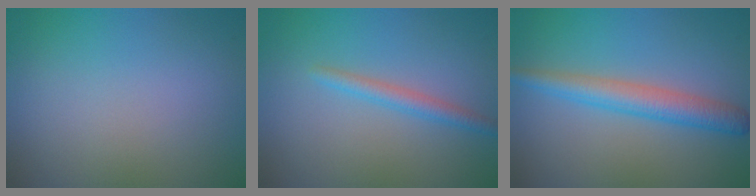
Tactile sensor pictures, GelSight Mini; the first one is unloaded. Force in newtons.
{"total": 1.8, "press": 1.8, "slide": 0.0}
{"total": 3.7, "press": 3.7, "slide": 0.1}